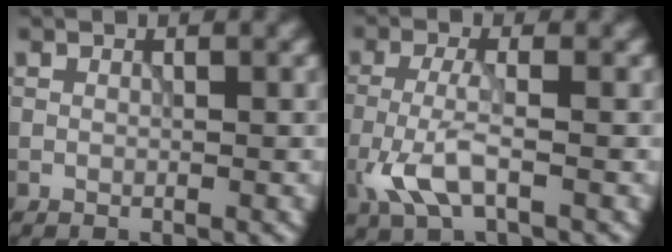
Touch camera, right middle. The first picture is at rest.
{"total": 3.9, "force": [-1.5, 1.0, 3.4], "torque": [-0.082, -0.004, -0.037]}